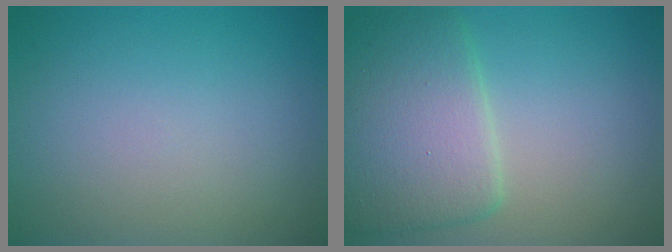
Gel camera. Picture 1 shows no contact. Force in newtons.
{"total": 6.2, "press": 6.2, "slide": 0.2}